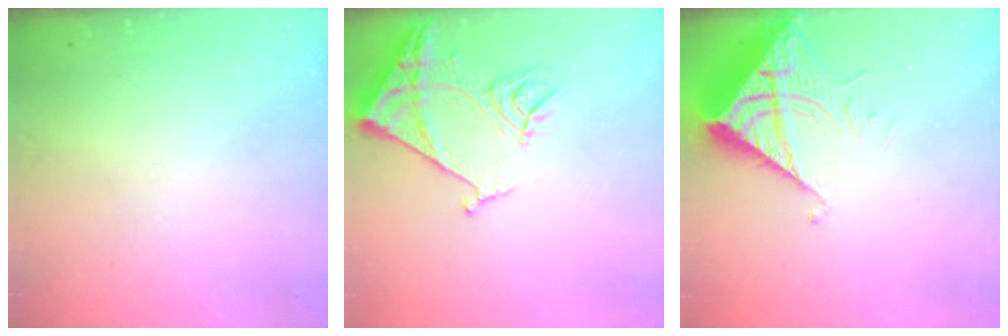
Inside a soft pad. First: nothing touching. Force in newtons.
{"total": 11.7, "press": 11.6, "slide": 1.2}
{"total": 9.1, "press": 9.1, "slide": 0.9}